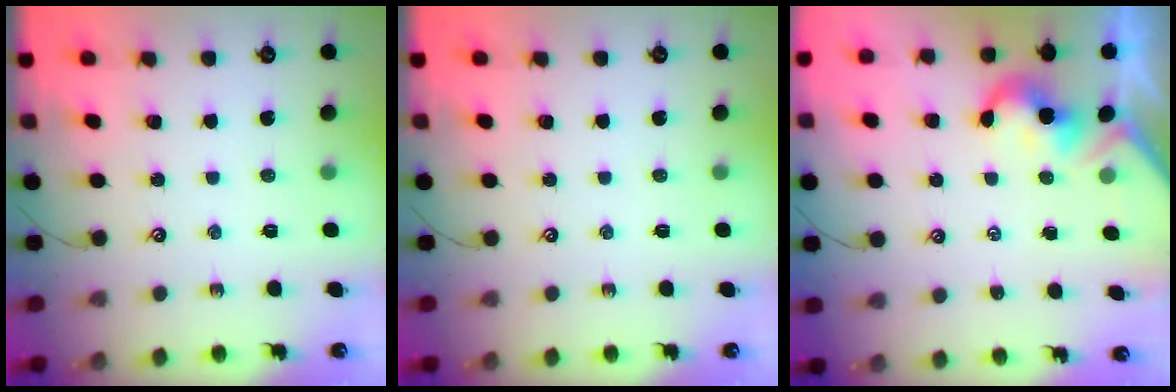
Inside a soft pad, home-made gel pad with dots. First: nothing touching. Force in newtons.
{"total": 0.0}
{"total": 2.0, "press": 1.9, "slide": 0.5}